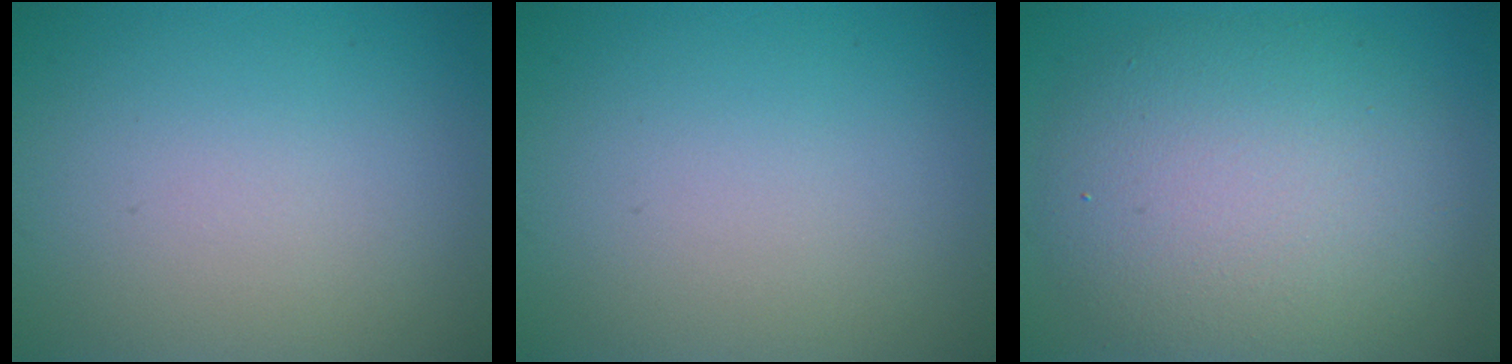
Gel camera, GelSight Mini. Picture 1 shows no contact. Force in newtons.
{"total": 0.0}
{"total": 8.6, "press": 8.5, "slide": 0.6}